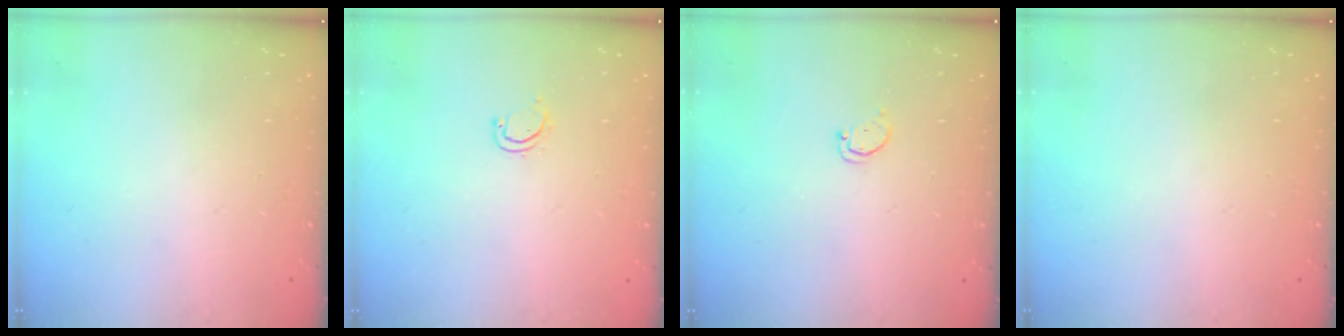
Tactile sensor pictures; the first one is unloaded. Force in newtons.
{"total": 4.6, "press": 4.4, "slide": 1.2}
{"total": 1.7, "press": 1.7, "slide": 0.2}
{"total": 0.0}